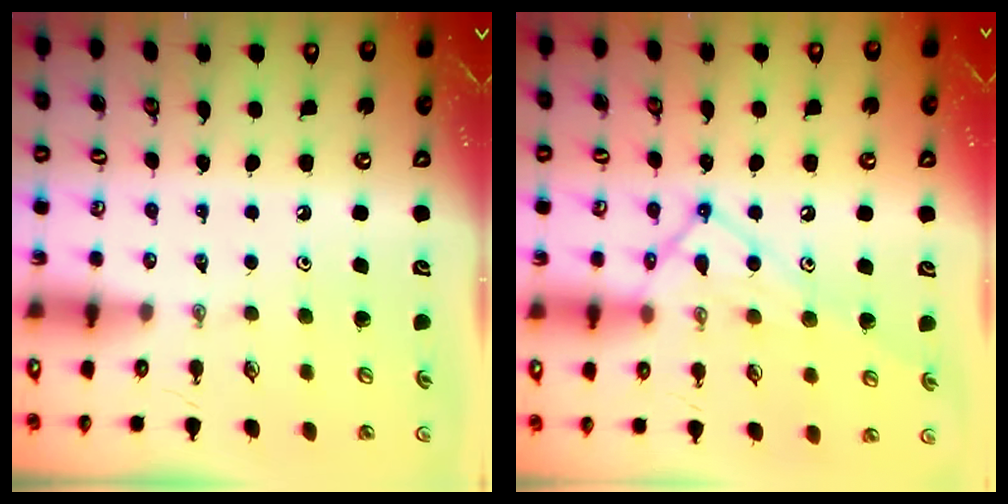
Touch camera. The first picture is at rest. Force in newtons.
{"total": 14.0, "press": 14.0, "slide": 1.3}